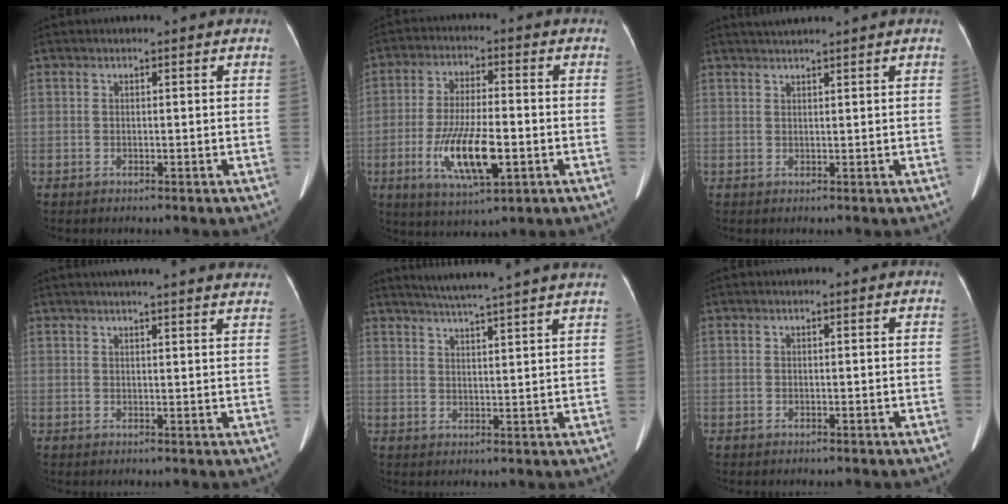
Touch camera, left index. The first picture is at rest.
{"total": 11.5, "force": [-3.4, 2.9, 10.5], "torque": [-0.211, -0.014, -0.055]}
{"total": 2.5, "force": [2.2, -0.8, 1.0], "torque": [-0.013, 0.016, 0.044]}
{"total": 17.8, "force": [16.2, 1.6, 7.3], "torque": [-0.098, 0.008, 0.188]}
{"total": 15.1, "force": [13.4, -1.1, 6.8], "torque": [-0.115, -0.003, 0.170]}
{"total": 0.0}